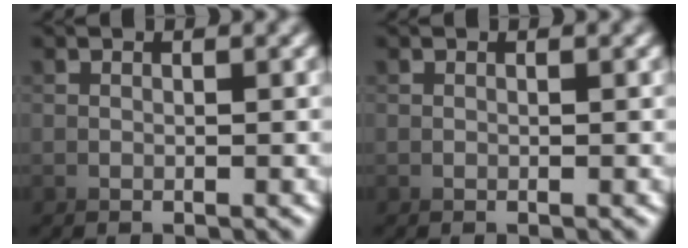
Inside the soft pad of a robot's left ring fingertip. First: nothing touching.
{"total": 0.0}